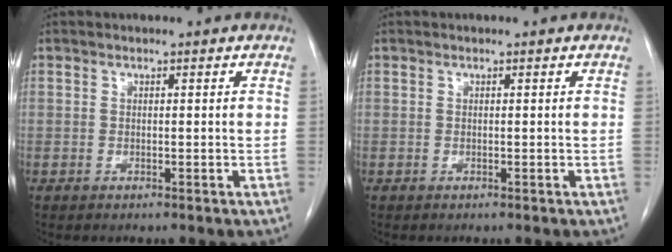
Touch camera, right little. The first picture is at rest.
{"total": 0.0}